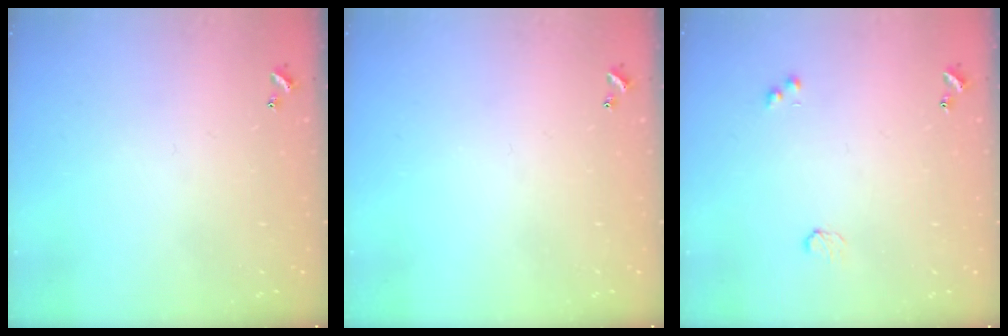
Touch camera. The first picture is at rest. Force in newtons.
{"total": 0.0}
{"total": 3.2, "press": 3.1, "slide": 0.5}